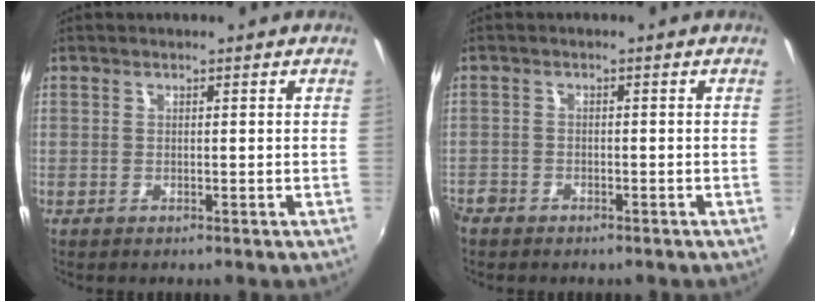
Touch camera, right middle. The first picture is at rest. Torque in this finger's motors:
{"motor_torque": [0.09, -0.09, 0.02, 0.04]}